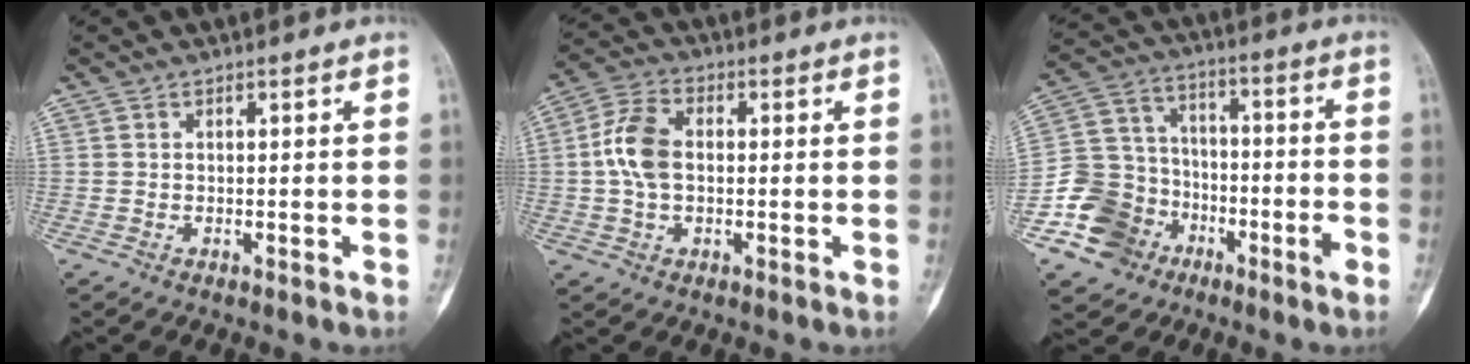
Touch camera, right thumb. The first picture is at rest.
{"total": 8.7, "force": [0.1, 5.3, 6.9], "torque": [-0.139, 0.020, -0.006]}
{"total": 13.6, "force": [-7.2, 10.8, 4.0], "torque": [-0.044, 0.077, -0.130]}